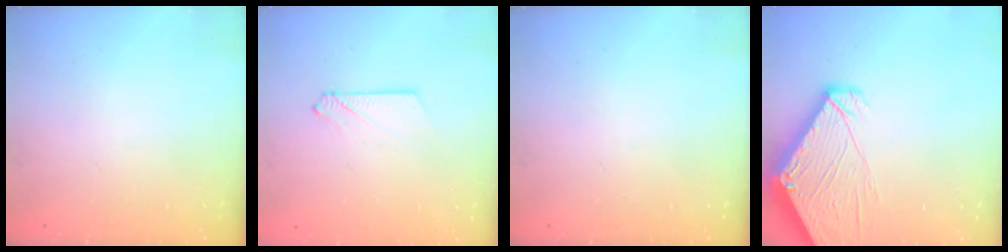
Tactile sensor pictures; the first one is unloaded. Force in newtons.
{"total": 2.9, "press": 2.9, "slide": 0.4}
{"total": 0.0}
{"total": 9.8, "press": 9.7, "slide": 0.9}